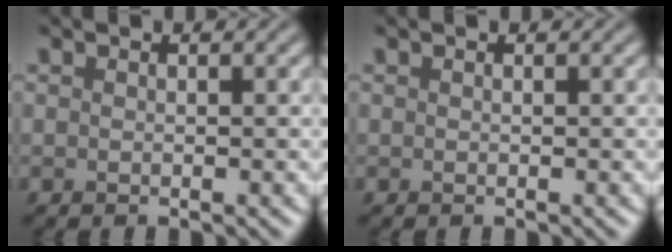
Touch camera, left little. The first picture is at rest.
{"total": 0.0}